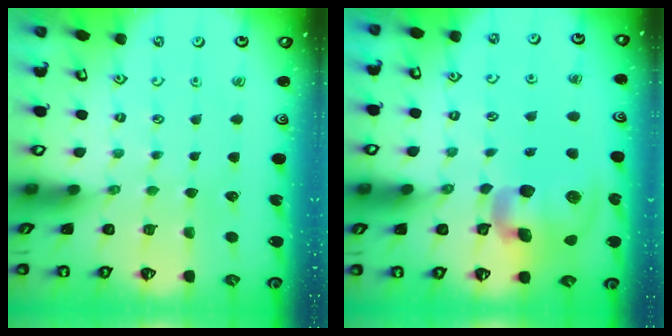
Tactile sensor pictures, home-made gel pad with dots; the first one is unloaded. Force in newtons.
{"total": 17.1, "press": 16.9, "slide": 2.7}